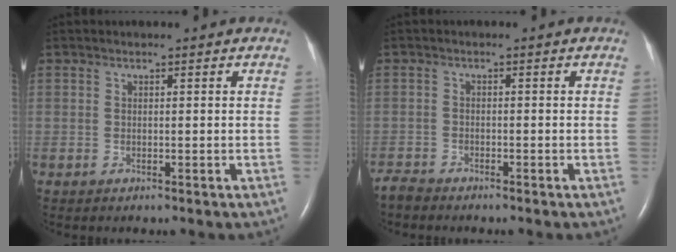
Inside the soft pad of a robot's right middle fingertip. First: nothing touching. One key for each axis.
{"total": 2.0, "fx": -2.0, "fy": 0.3, "fz": 0.1, "tx": -0.002, "ty": -0.006, "tz": -0.037}